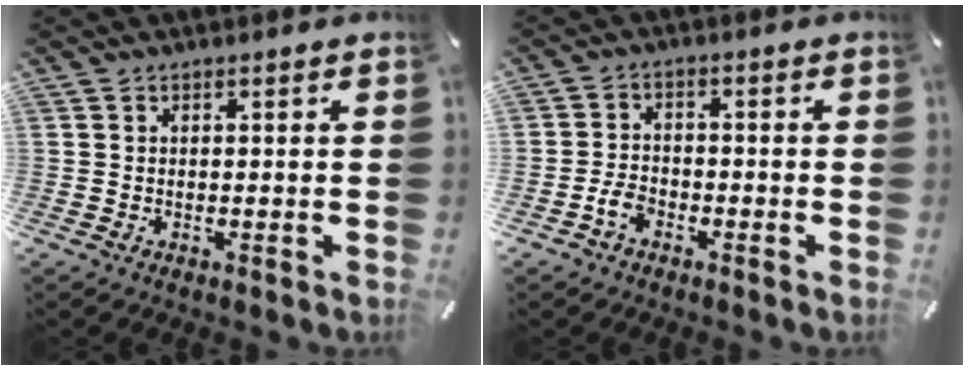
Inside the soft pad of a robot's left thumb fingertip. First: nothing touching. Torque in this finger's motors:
{"motor_torque": [1.15, 2.84, -0.21, 0.03, 0.00]}